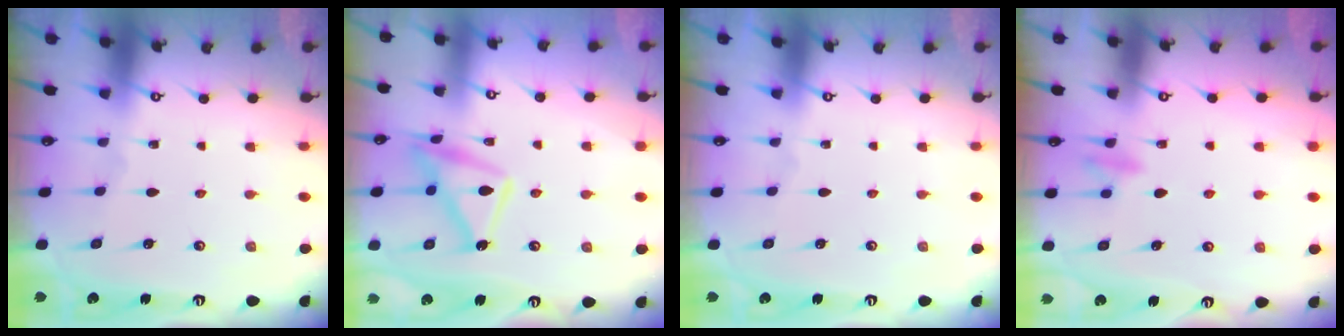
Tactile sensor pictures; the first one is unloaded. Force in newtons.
{"total": 13.9, "press": 13.9, "slide": 1.1}
{"total": 0.0}
{"total": 6.8, "press": 6.7, "slide": 1.0}